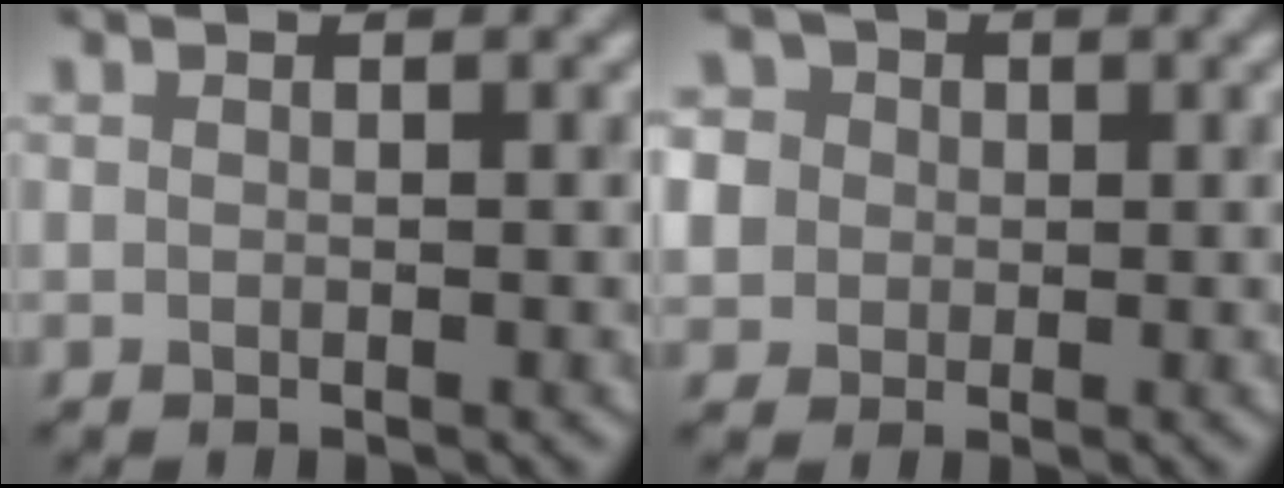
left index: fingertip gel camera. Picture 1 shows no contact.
{"total": 6.7, "force": [1.2, 6.1, 2.3], "torque": [-0.056, 0.035, -0.005]}